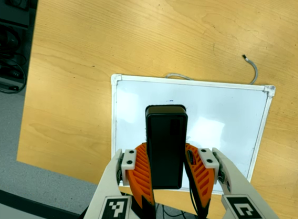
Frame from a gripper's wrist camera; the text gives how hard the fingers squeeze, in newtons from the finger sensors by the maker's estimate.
{"total": 5.8, "left": 5.2, "right": 6.3}